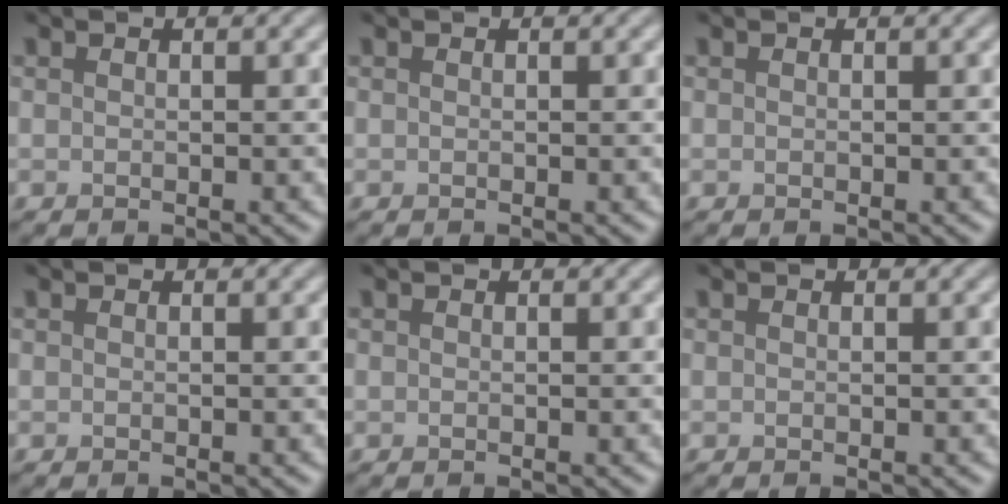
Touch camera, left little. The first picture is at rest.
{"total": 0.0}
{"total": 0.0}
{"total": 0.0}
{"total": 0.0}
{"total": 0.0}